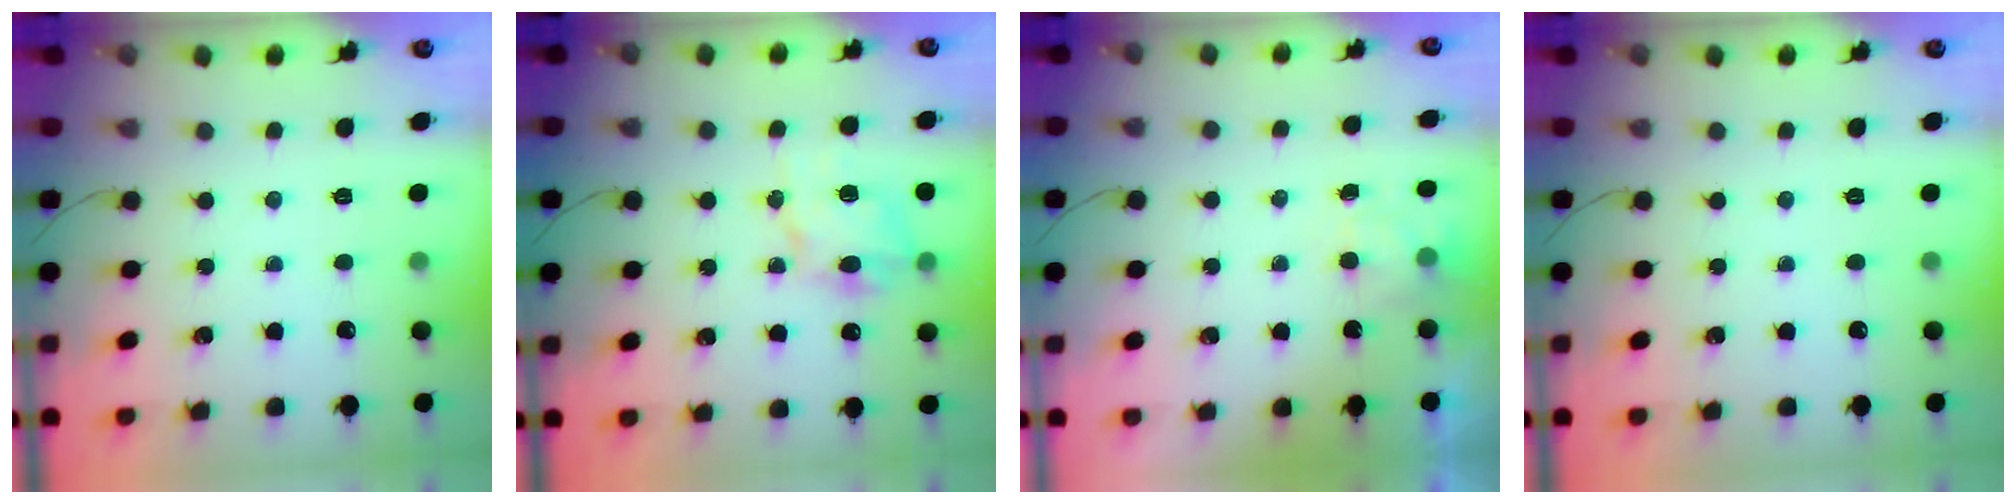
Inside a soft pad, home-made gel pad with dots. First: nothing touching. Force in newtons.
{"total": 9.2, "press": 9.2, "slide": 0.6}
{"total": 3.0, "press": 2.7, "slide": 1.4}
{"total": 0.0}